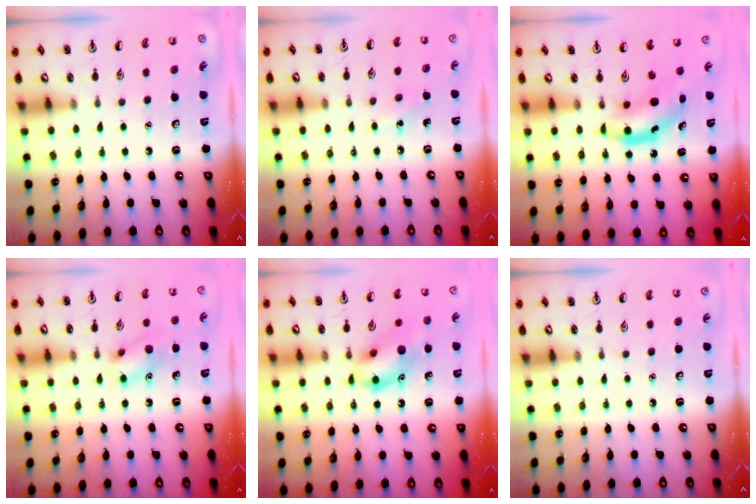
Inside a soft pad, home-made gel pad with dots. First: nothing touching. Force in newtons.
{"total": 4.9, "press": 4.6, "slide": 1.7}
{"total": 4.4, "press": 4.4, "slide": 0.5}
{"total": 10.4, "press": 10.3, "slide": 1.6}
{"total": 12.0, "press": 11.9, "slide": 1.8}
{"total": 0.0}